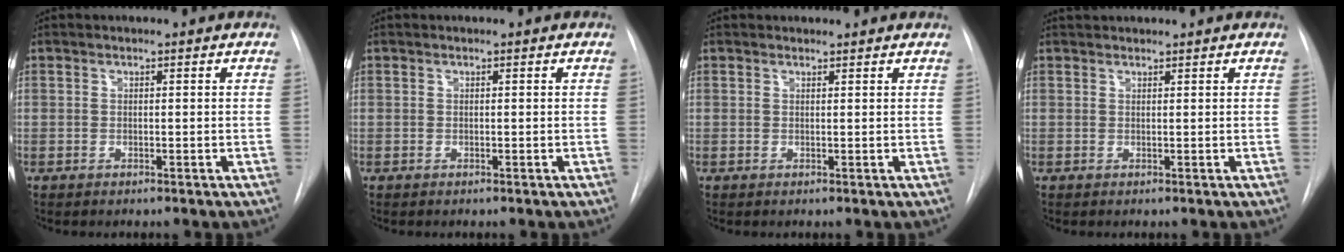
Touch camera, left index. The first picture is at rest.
{"total": 0.0}
{"total": 1.6, "force": [1.6, 0.4, 0.0], "torque": [-0.011, 0.008, 0.019]}
{"total": 2.6, "force": [2.5, 0.3, 0.5], "torque": [-0.008, 0.031, 0.042]}